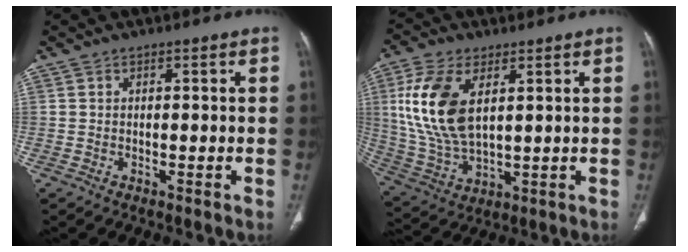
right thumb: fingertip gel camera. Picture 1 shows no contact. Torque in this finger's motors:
{"motor_torque": [1.48, 1.31, 0.93, -1.20, 0.40]}